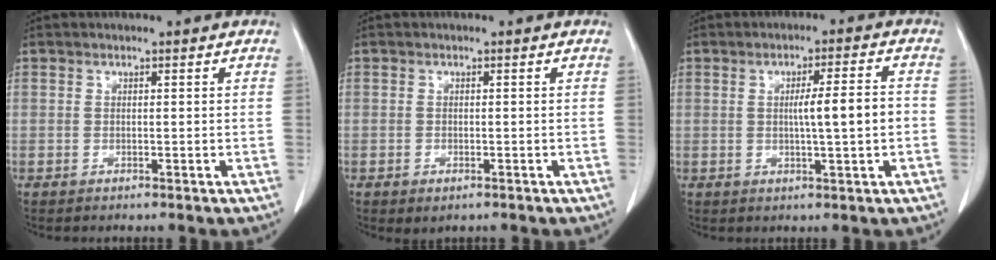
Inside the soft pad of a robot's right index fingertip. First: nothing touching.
{"total": 1.8, "force": [-1.1, 1.0, 1.1], "torque": [-0.014, -0.001, -0.007]}
{"total": 5.8, "force": [-0.3, 0.1, 5.8], "torque": [-0.091, 0.004, -0.004]}